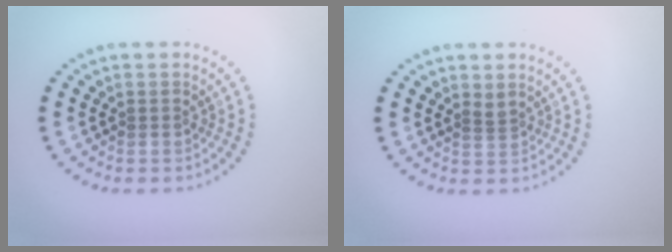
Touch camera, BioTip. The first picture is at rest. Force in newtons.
{"total": 0.8, "press": 0.5, "slide": 0.6}